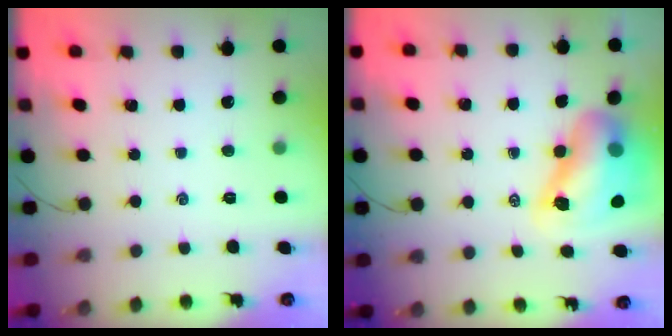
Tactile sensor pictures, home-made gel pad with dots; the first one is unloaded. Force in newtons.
{"total": 13.3, "press": 12.8, "slide": 3.6}